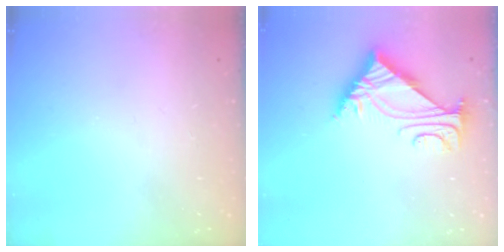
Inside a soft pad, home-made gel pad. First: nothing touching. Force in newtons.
{"total": 7.5, "press": 7.5, "slide": 0.4}